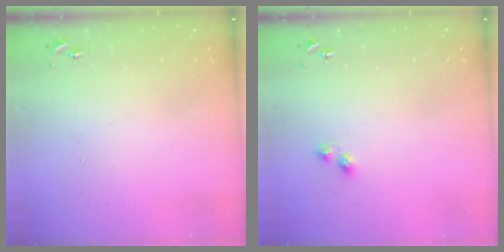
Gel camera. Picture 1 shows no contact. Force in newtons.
{"total": 3.1, "press": 3.0, "slide": 1.0}